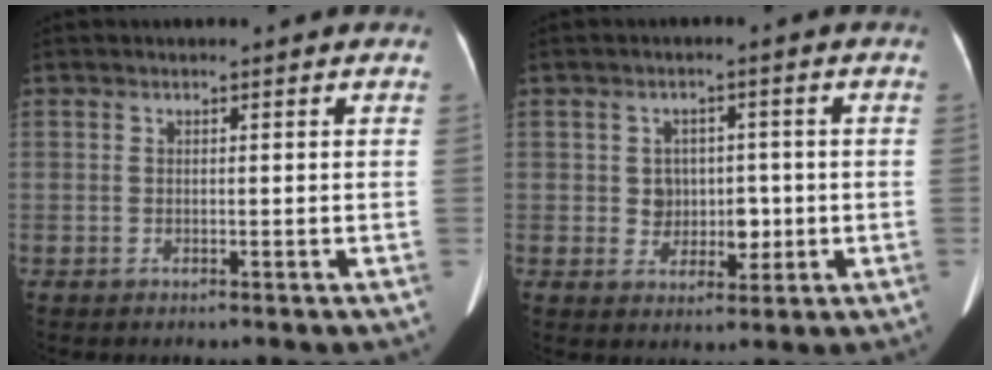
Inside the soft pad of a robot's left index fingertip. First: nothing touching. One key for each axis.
{"total": 4.5, "fx": -0.1, "fy": 3.8, "fz": 2.4, "tx": -0.032, "ty": 0.010, "tz": 0.006}